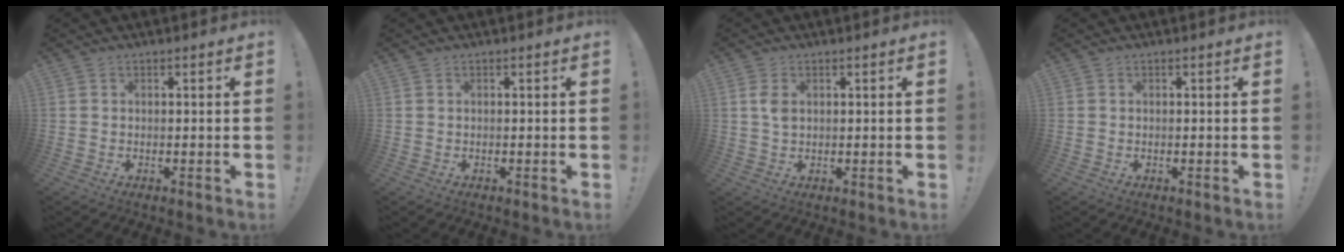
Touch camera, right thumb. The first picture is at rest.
{"total": 0.0}
{"total": 3.1, "force": [1.0, 1.8, 2.4], "torque": [-0.046, 0.005, 0.016]}
{"total": 0.0}